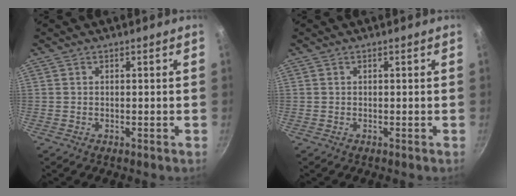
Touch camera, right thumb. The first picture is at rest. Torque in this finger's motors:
{"motor_torque": [0.00, 0.00, -0.21, 0.49, 0.00]}